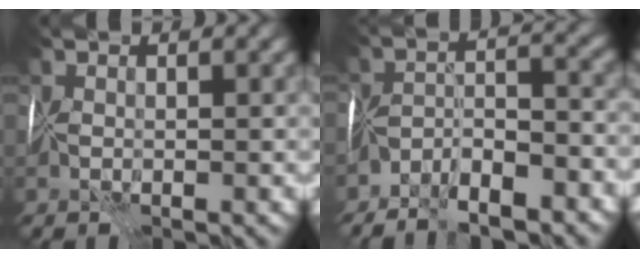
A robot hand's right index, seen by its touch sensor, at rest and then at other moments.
{"total": 5.8, "force": [-4.9, 1.3, 2.9], "torque": [-0.036, 0.003, -0.090]}